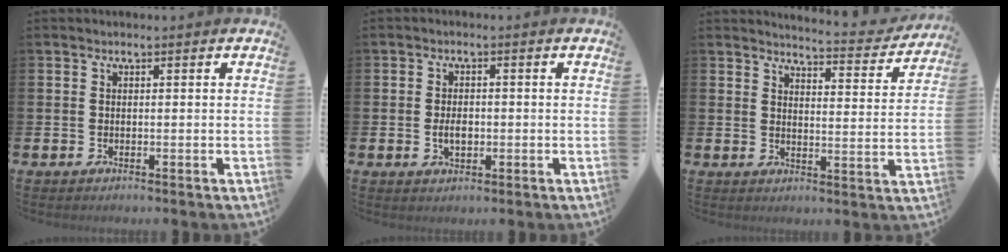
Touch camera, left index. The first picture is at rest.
{"total": 2.5, "force": [-0.3, 1.5, 1.9], "torque": [-0.019, -0.003, -0.010]}
{"total": 4.5, "force": [4.4, 0.3, 0.7], "torque": [-0.010, -0.038, 0.070]}